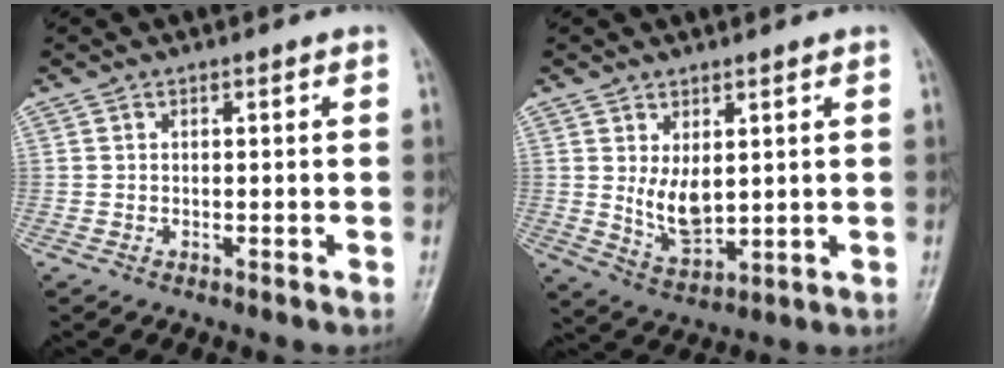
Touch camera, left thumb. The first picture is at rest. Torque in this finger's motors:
{"motor_torque": [1.20, 1.27, 1.08, -0.05, 0.08]}